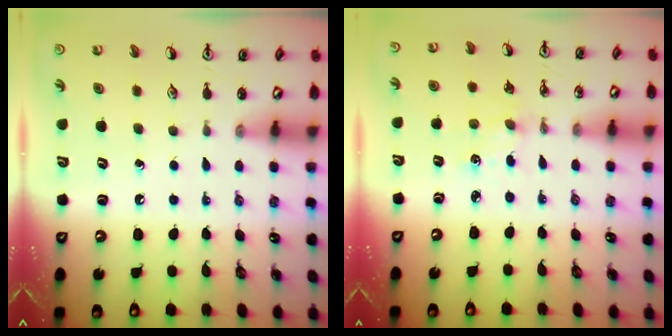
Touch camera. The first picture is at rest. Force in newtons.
{"total": 2.8, "press": 2.8, "slide": 0.3}